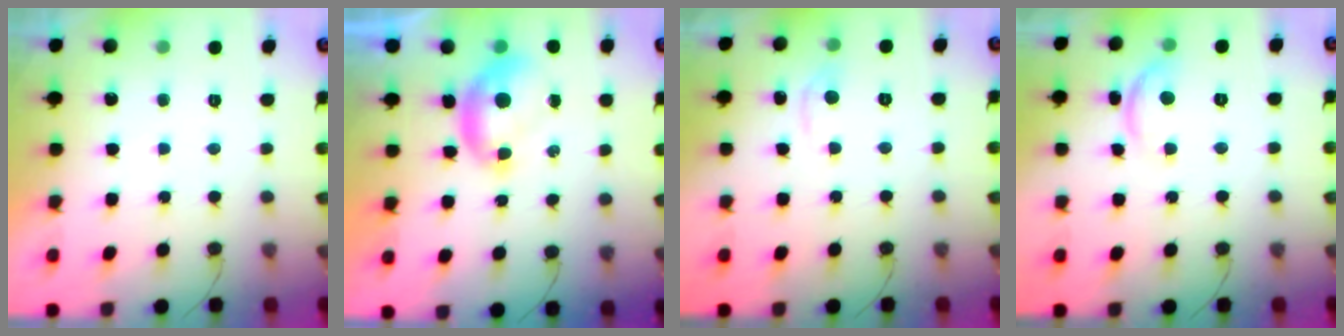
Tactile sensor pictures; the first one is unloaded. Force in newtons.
{"total": 6.8, "press": 6.8, "slide": 0.7}
{"total": 3.1, "press": 3.1, "slide": 0.5}
{"total": 8.6, "press": 8.5, "slide": 0.5}